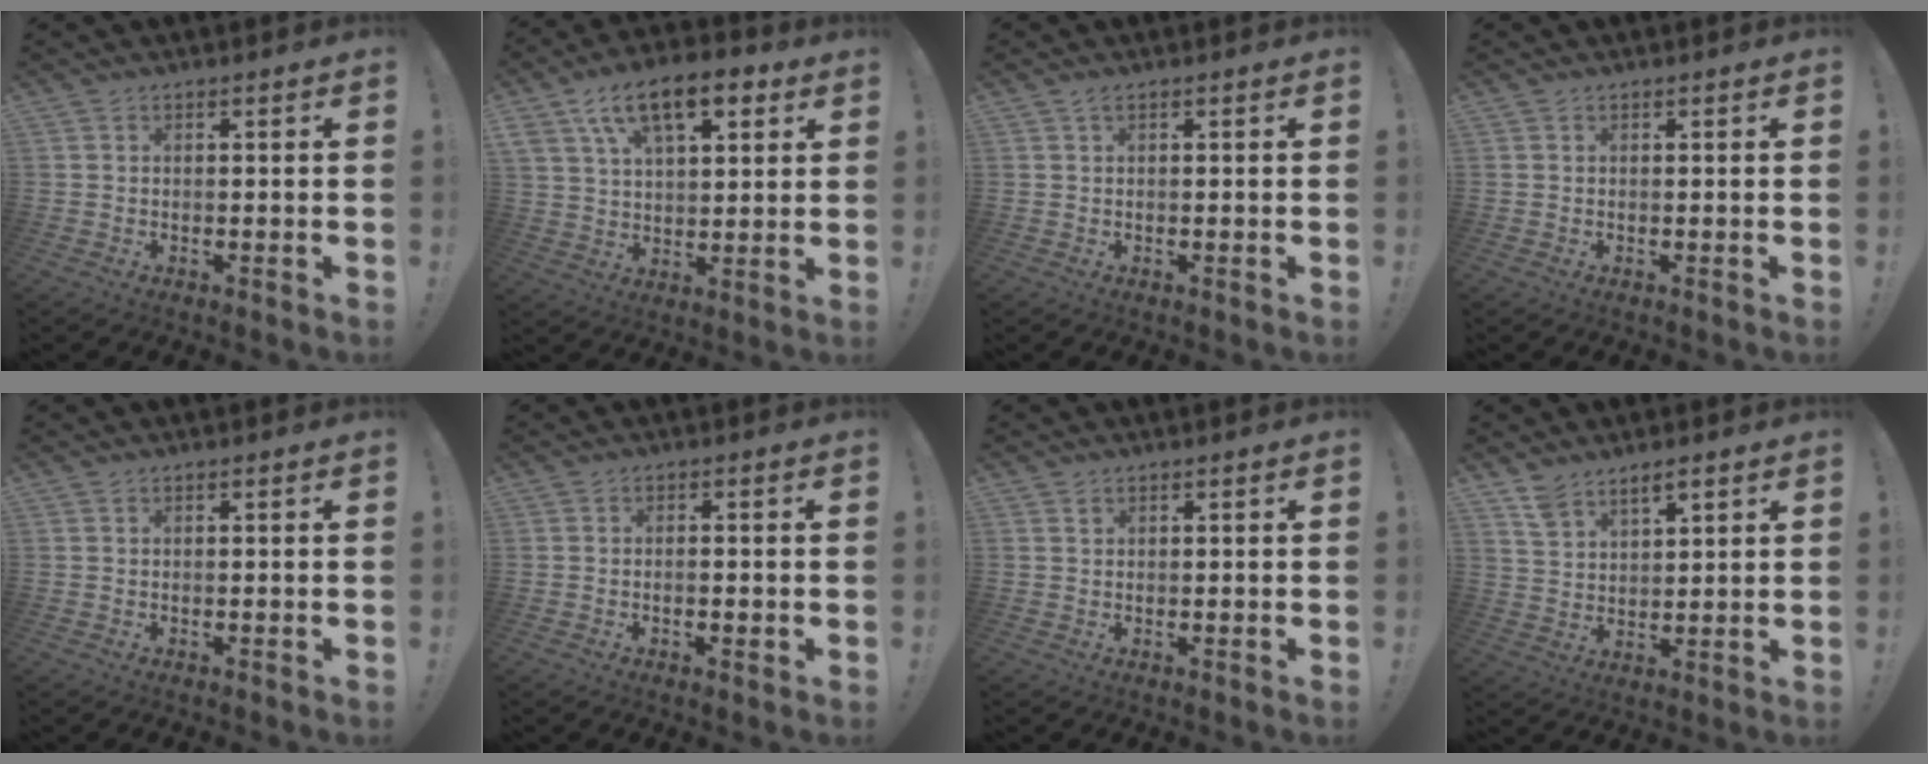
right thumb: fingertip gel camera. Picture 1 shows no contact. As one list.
[{"total": 15.1, "force": [7.6, 7.9, 10.4], "torque": [-0.174, -0.024, 0.135]}, {"total": 0.9, "force": [0.6, 0.1, 0.6], "torque": [-0.007, -0.001, 0.009]}, {"total": 0.0}, {"total": 0.0}, {"total": 1.9, "force": [-0.9, 0.7, 1.6], "torque": [-0.024, 0.003, -0.015]}, {"total": 0.8, "force": [0.5, 0.5, 0.3], "torque": [0.000, -0.001, 0.009]}, {"total": 6.6, "force": [5.1, 3.1, 2.8], "torque": [-0.046, -0.026, 0.095]}]